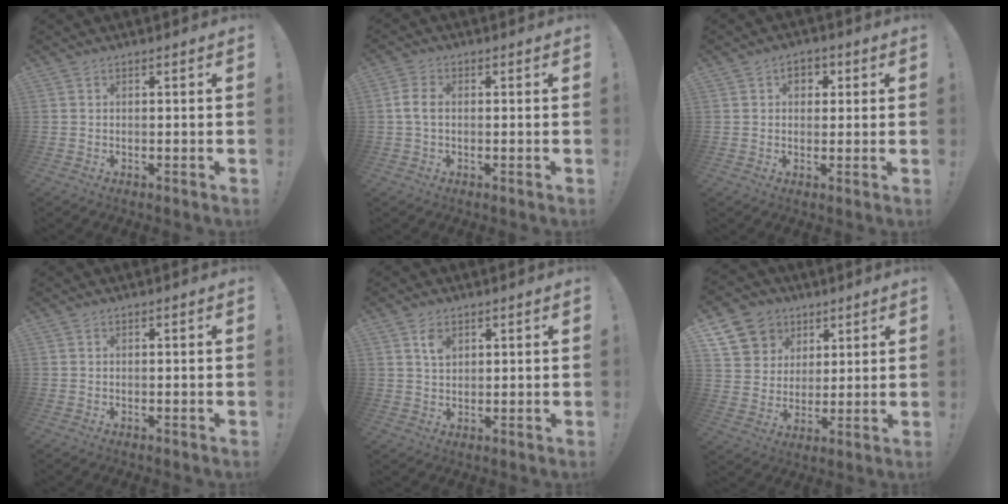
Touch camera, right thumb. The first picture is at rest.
{"total": 3.3, "force": [-0.2, 1.9, 2.7], "torque": [-0.062, 0.010, -0.003]}
{"total": 4.0, "force": [1.4, 3.0, 2.3], "torque": [-0.019, -0.001, 0.019]}
{"total": 0.0}
{"total": 4.3, "force": [2.3, 2.8, 2.2], "torque": [-0.026, -0.013, 0.038]}
{"total": 11.1, "force": [5.6, 9.2, 2.7], "torque": [-0.044, -0.034, 0.117]}